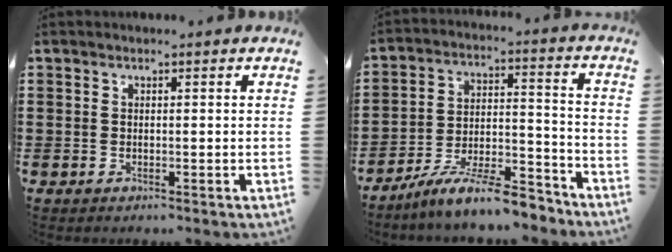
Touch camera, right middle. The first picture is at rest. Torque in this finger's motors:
{"motor_torque": [2.14, 0.00, 0.24, 0.16]}